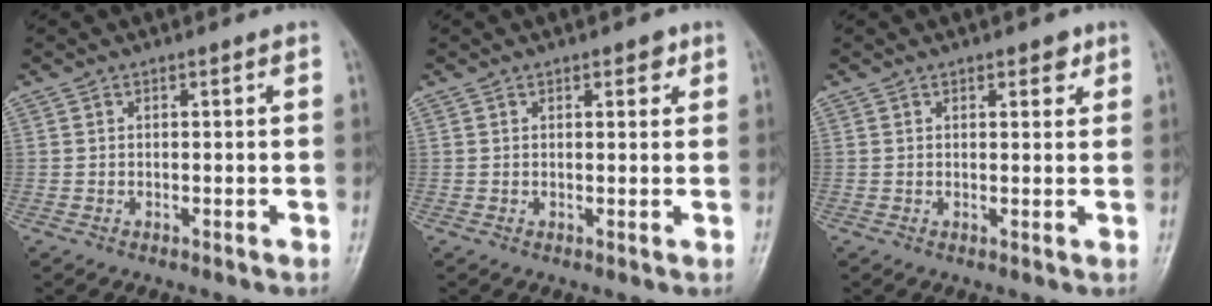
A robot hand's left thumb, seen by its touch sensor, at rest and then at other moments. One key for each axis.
{"total": 2.2, "fx": 1.2, "fy": 1.2, "fz": 1.4, "tx": -0.004, "ty": -0.003, "tz": 0.013}
{"total": 2.5, "fx": 1.4, "fy": 1.3, "fz": 1.5, "tx": -0.004, "ty": -0.005, "tz": 0.017}